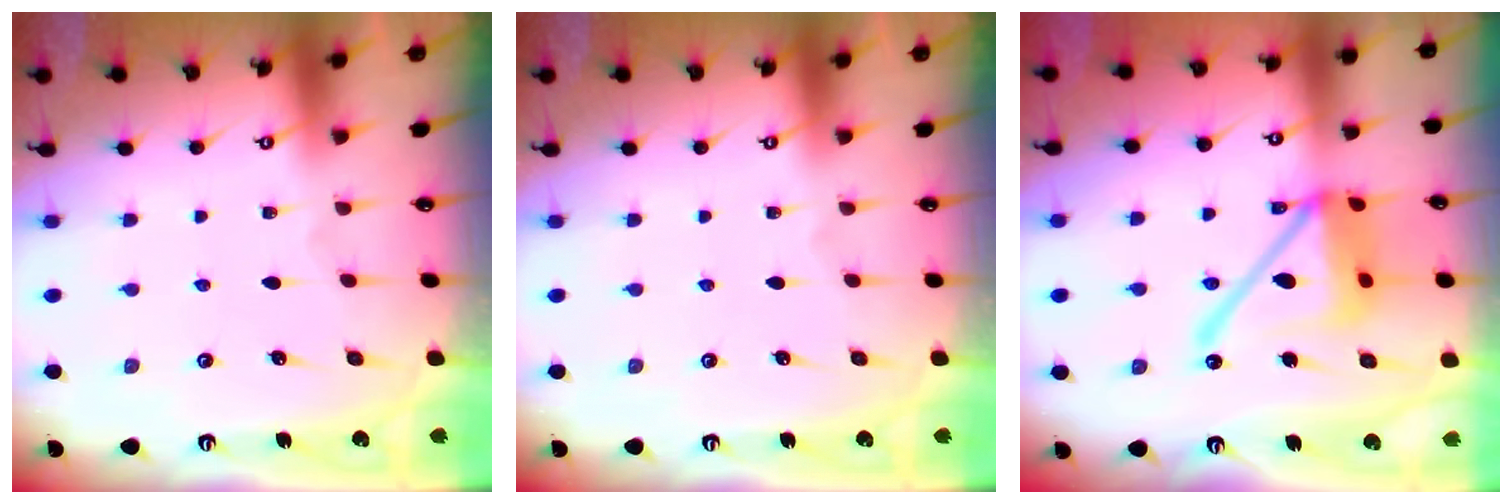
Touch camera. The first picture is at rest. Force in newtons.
{"total": 0.0}
{"total": 18.2, "press": 18.1, "slide": 1.6}